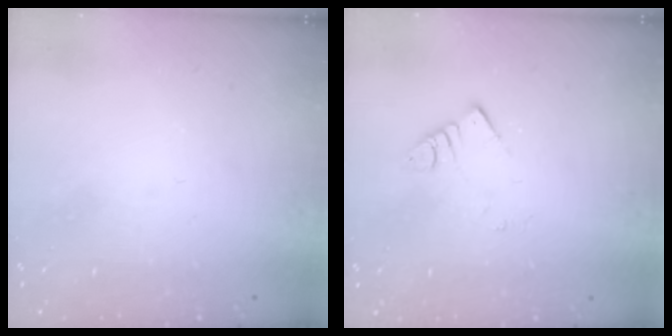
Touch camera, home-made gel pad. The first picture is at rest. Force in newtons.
{"total": 3.1, "press": 3.1, "slide": 0.5}